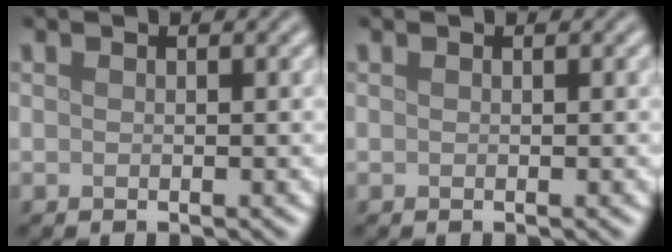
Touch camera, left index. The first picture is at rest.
{"total": 0.0}